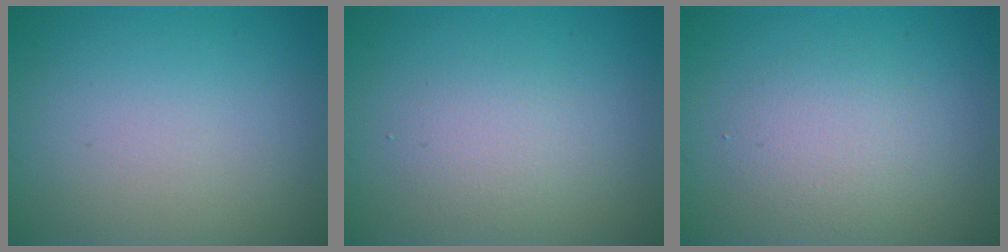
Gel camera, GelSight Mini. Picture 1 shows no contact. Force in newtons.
{"total": 2.0, "press": 2.0, "slide": 0.1}
{"total": 2.4, "press": 2.4, "slide": 0.2}